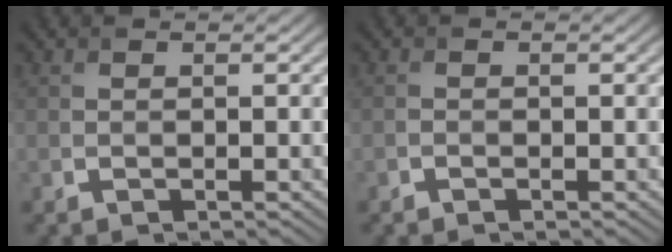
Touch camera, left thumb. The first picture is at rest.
{"total": 0.5, "force": [-0.5, 0.1, 0.1], "torque": [-0.003, -0.003, -0.008]}